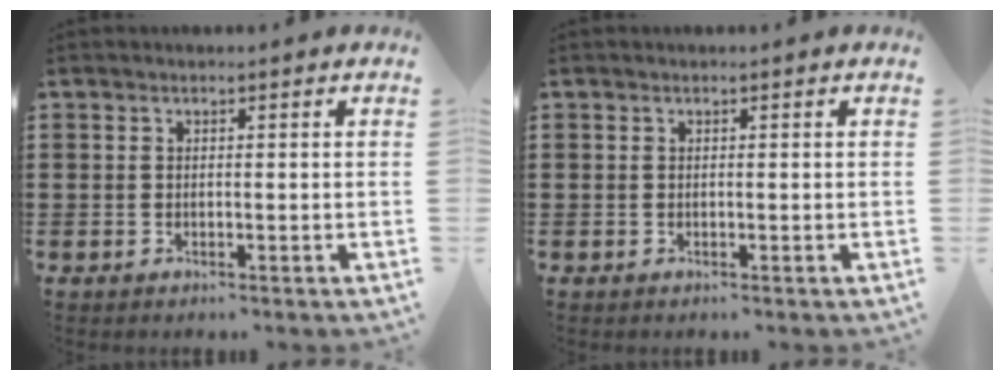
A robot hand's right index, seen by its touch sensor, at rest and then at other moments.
{"total": 0.0}